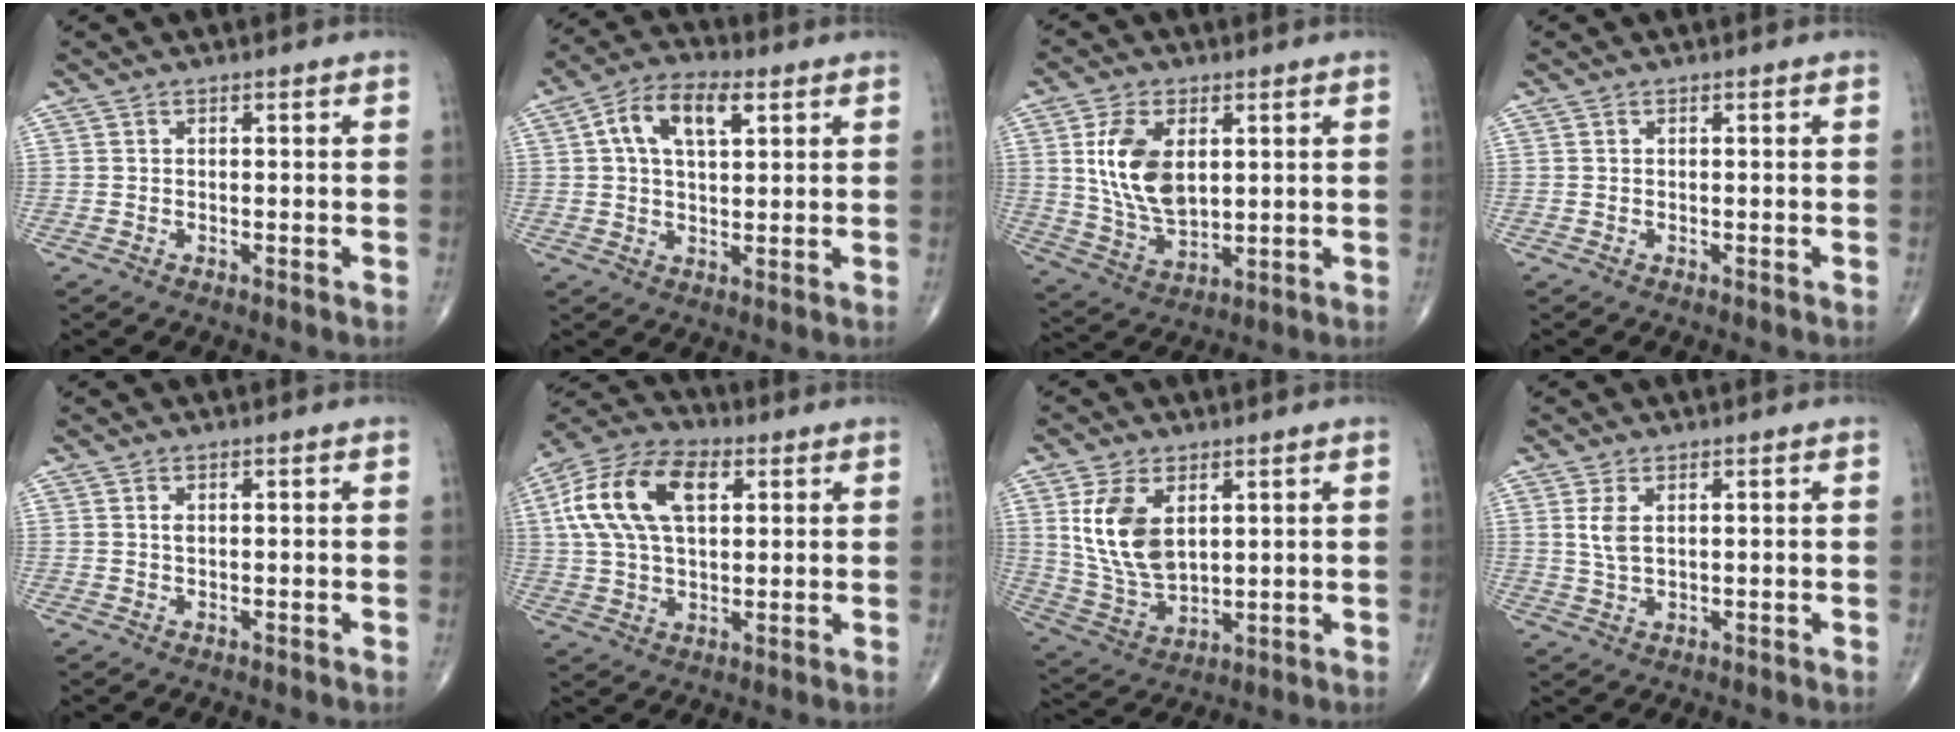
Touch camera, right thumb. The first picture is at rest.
{"total": 10.1, "force": [3.5, 5.4, 7.9], "torque": [-0.133, 0.014, 0.055]}
{"total": 12.9, "force": [2.9, 7.6, 10.0], "torque": [-0.180, -0.016, 0.063]}
{"total": 0.0}
{"total": 0.8, "force": [0.2, 0.4, 0.7], "torque": [-0.013, 0.002, 0.006]}
{"total": 16.9, "force": [4.8, 9.6, 13.0], "torque": [-0.244, 0.016, 0.081]}
{"total": 12.6, "force": [3.7, 7.3, 9.5], "torque": [-0.180, -0.016, 0.086]}
{"total": 3.7, "force": [1.1, 1.8, 3.0], "torque": [-0.064, -0.003, 0.031]}